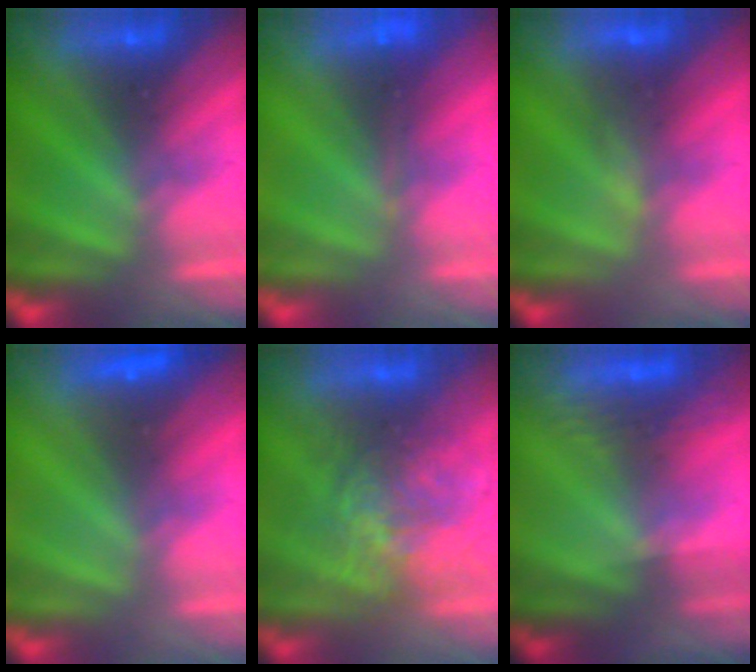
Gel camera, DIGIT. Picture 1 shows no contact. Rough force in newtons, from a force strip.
{"total": 1.7}
{"total": 4.7}
{"total": 2.3}
{"total": 3.7}
{"total": 2.8}